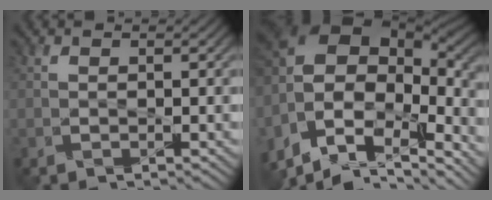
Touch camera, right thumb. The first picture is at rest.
{"total": 16.9, "force": [-1.4, 11.1, 12.6], "torque": [-0.245, -0.021, 0.005]}